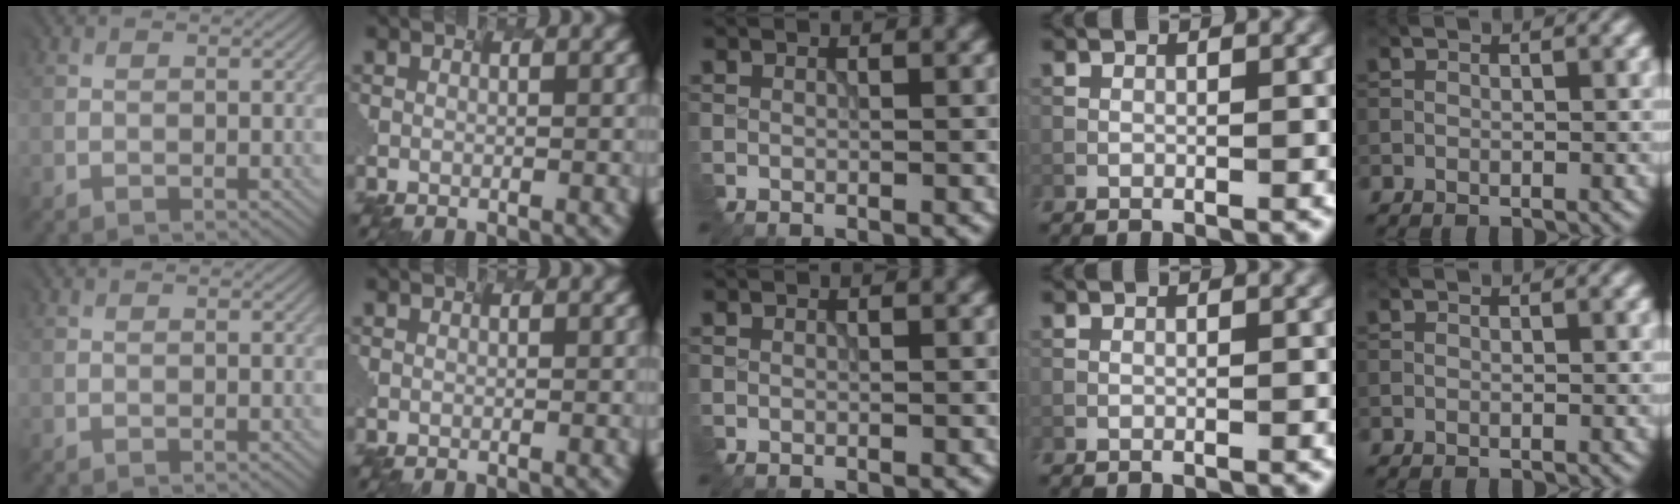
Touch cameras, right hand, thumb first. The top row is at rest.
{}